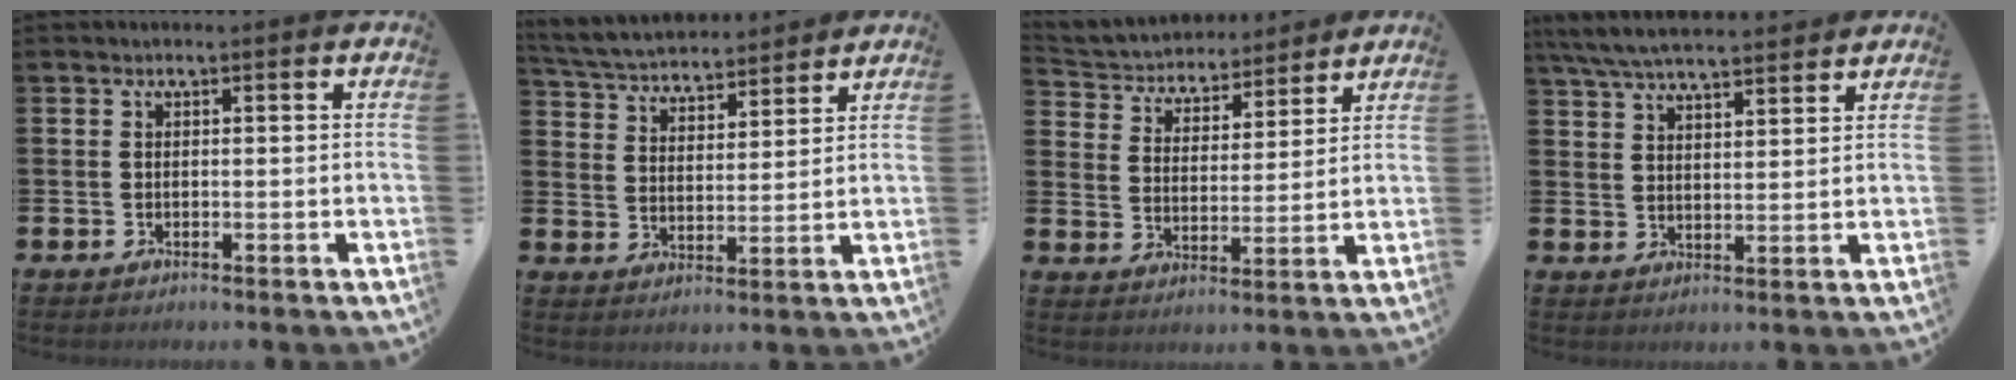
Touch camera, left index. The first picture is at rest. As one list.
[{"total": 5.0, "force": [4.9, 0.9, 0.3], "torque": [-0.035, -0.035, 0.086]}, {"total": 4.5, "force": [4.1, 1.8, -0.2], "torque": [-0.029, -0.036, 0.067]}, {"total": 6.3, "force": [6.1, 0.6, 1.8], "torque": [-0.058, -0.026, 0.111]}]